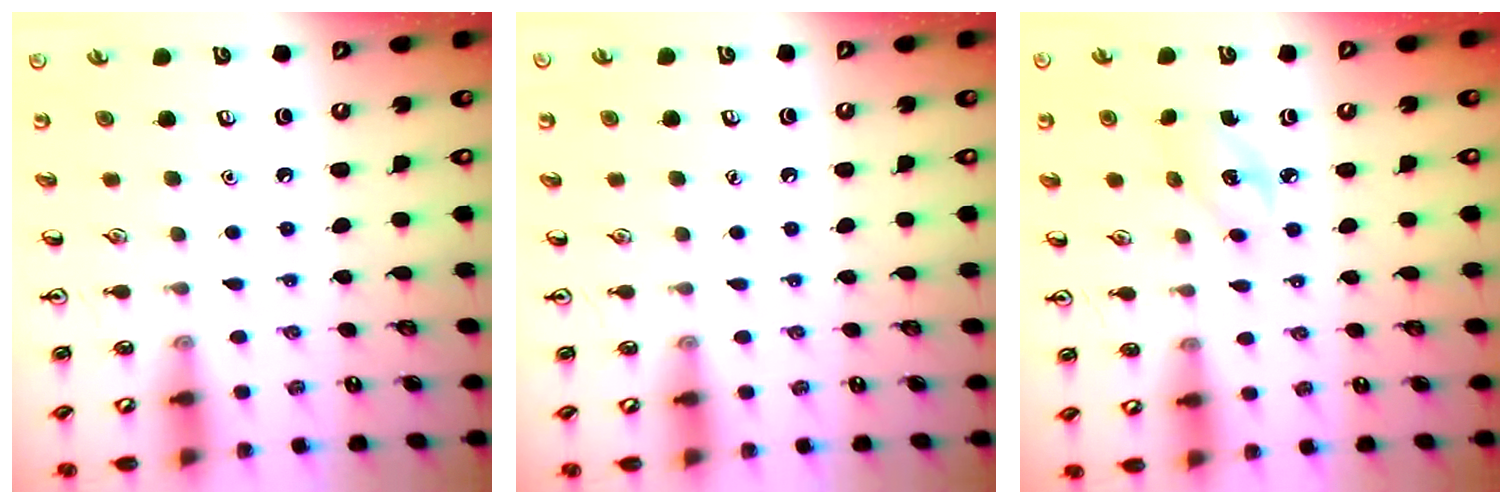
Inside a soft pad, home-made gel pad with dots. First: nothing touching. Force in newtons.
{"total": 0.0}
{"total": 2.9, "press": 2.8, "slide": 0.7}